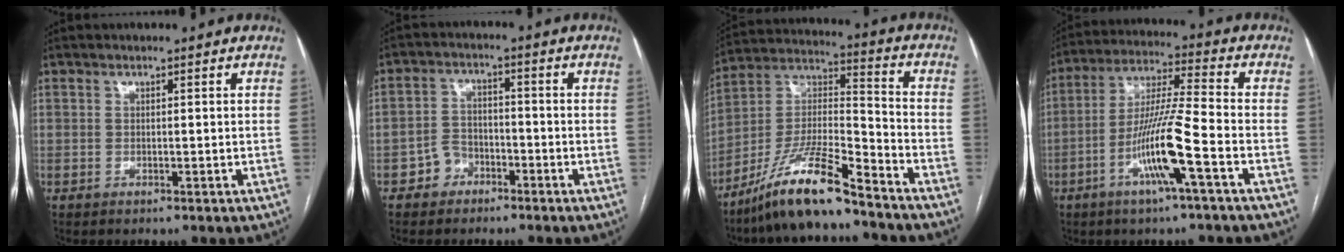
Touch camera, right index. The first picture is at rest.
{"total": 4.1, "force": [-2.5, 3.1, 0.9], "torque": [-0.012, 0.015, -0.046]}
{"total": 14.6, "force": [-11.1, 1.4, 9.3], "torque": [-0.182, 0.000, -0.203]}
{"total": 11.9, "force": [-4.8, -0.4, 10.9], "torque": [-0.212, -0.001, -0.092]}